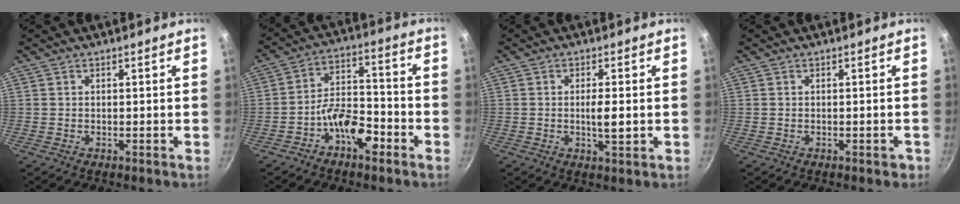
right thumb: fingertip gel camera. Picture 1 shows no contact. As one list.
[{"total": 9.6, "force": [-5.1, 4.5, 6.7], "torque": [-0.096, 0.056, -0.090]}, {"total": 4.2, "force": [-0.4, 1.0, 4.0], "torque": [-0.076, 0.001, -0.008]}, {"total": 1.3, "force": [-0.7, 0.6, 0.9], "torque": [-0.008, 0.007, -0.004]}]